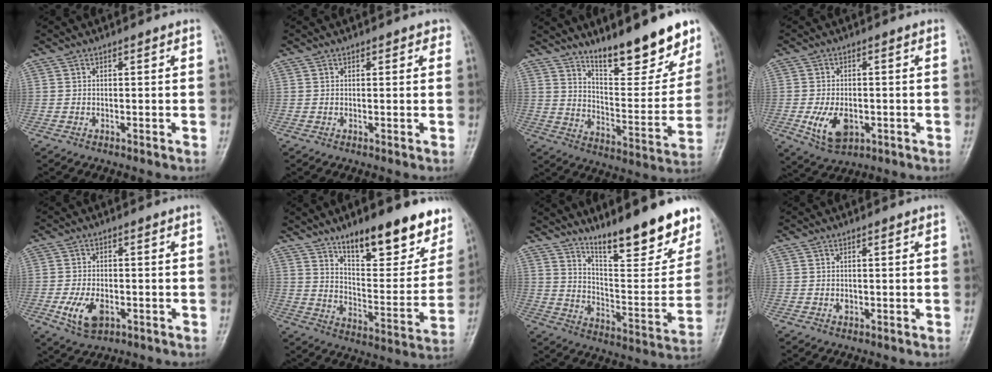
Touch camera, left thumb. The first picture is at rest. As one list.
[{"total": 1.2, "force": [0.8, 0.8, 0.6], "torque": [0.008, -0.002, 0.004]}, {"total": 17.6, "force": [13.1, 4.8, 10.8], "torque": [-0.109, -0.095, 0.206]}, {"total": 7.6, "force": [-2.0, 4.7, 5.6], "torque": [-0.097, -0.004, -0.027]}, {"total": 6.7, "force": [-2.2, 3.9, 4.9], "torque": [-0.095, 0.000, -0.036]}, {"total": 21.0, "force": [13.9, 7.7, 13.8], "torque": [-0.133, -0.074, 0.209]}, {"total": 21.7, "force": [15.4, 5.7, 14.1], "torque": [-0.160, -0.095, 0.239]}, {"total": 0.8, "force": [0.0, 0.7, 0.5], "torque": [-0.005, 0.000, 0.000]}]